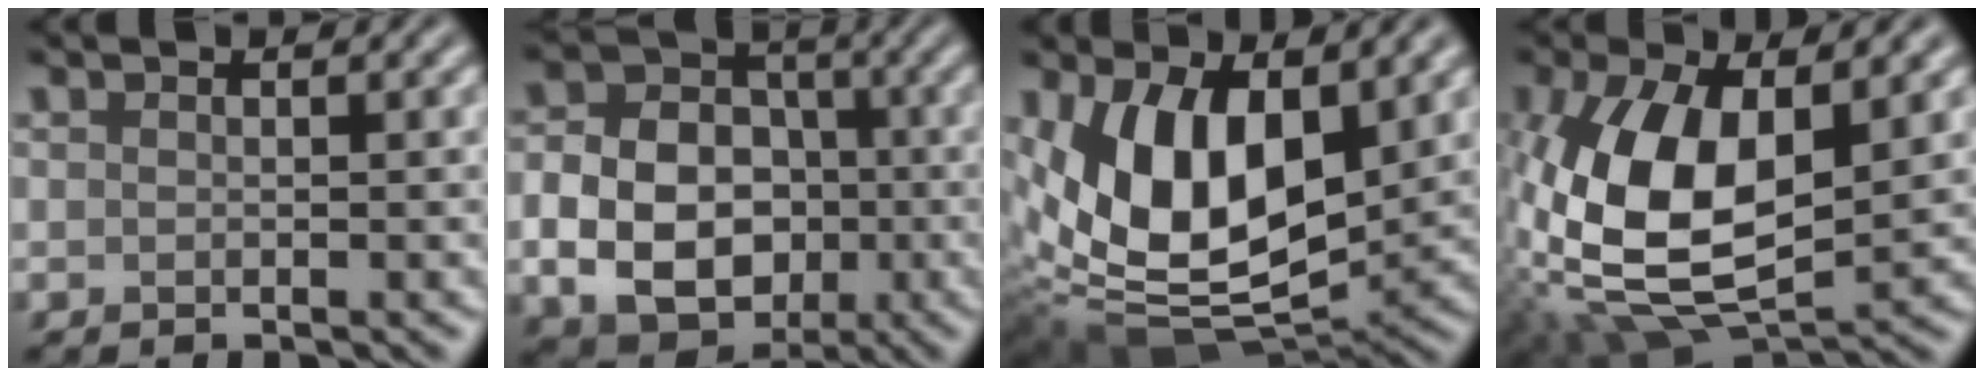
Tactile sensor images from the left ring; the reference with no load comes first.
{"total": 9.9, "force": [-2.1, 7.5, 6.0], "torque": [-0.102, -0.014, -0.048]}
{"total": 12.0, "force": [2.6, 6.5, 9.8], "torque": [-0.181, -0.019, 0.042]}
{"total": 13.0, "force": [0.2, 6.8, 11.0], "torque": [-0.243, -0.005, 0.001]}